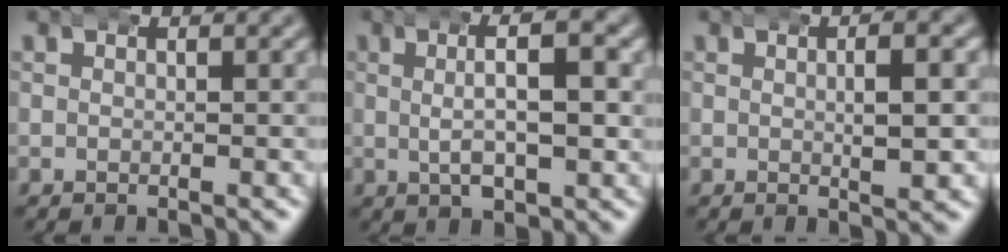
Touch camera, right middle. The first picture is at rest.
{"total": 5.4, "force": [1.1, 1.9, 5.0], "torque": [-0.068, 0.014, 0.017]}
{"total": 2.5, "force": [0.6, 0.7, 2.3], "torque": [-0.028, 0.007, 0.004]}